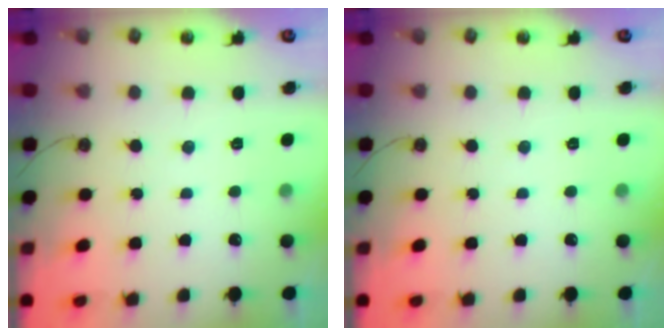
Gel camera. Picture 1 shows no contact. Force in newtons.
{"total": 0.0}